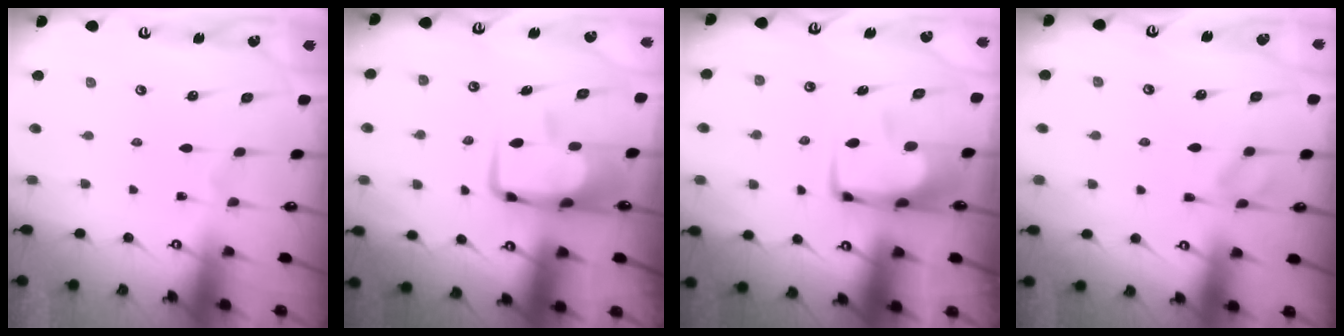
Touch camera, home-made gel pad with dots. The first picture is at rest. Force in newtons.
{"total": 8.2, "press": 8.0, "slide": 1.5}
{"total": 5.8, "press": 5.7, "slide": 1.1}
{"total": 4.3, "press": 4.3, "slide": 0.7}